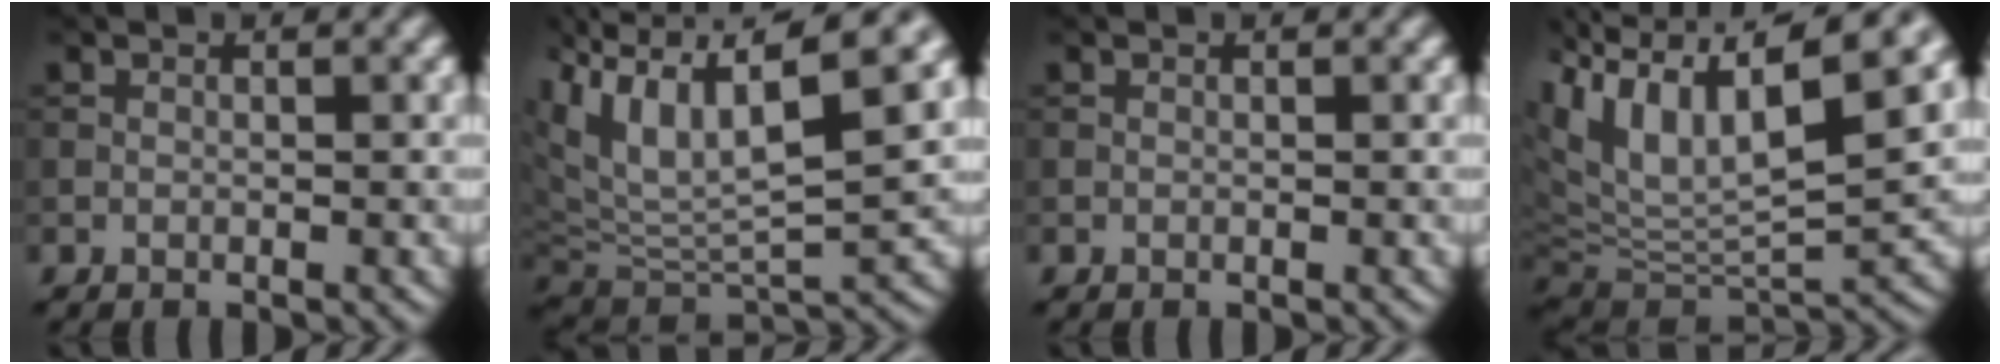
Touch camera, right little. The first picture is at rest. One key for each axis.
{"total": 11.7, "fx": 4.7, "fy": 4.4, "fz": 9.7, "tx": -0.194, "ty": 0.010, "tz": 0.089}
{"total": 0.0}
{"total": 13.3, "fx": 5.1, "fy": 5.4, "fz": 11.0, "tx": -0.213, "ty": 0.022, "tz": 0.088}